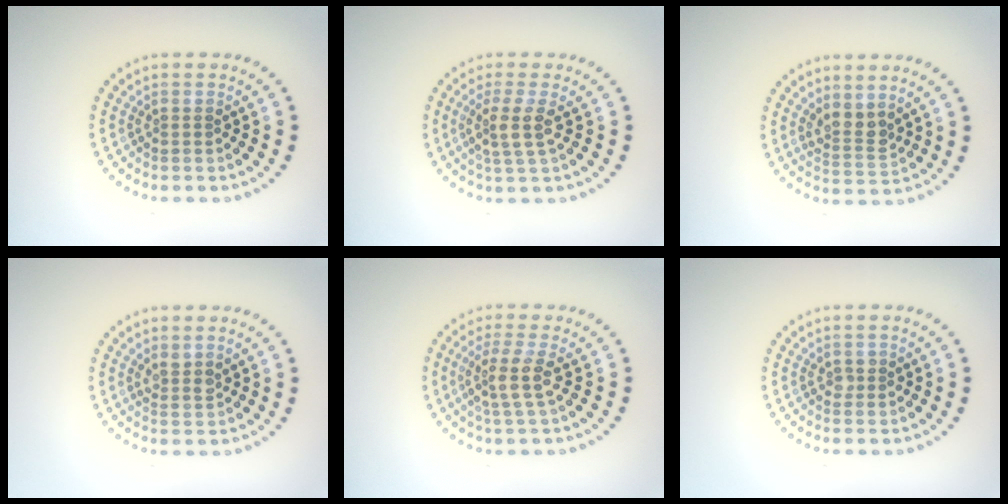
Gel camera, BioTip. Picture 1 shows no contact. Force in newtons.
{"total": 2.5, "press": 2.1, "slide": 1.3}
{"total": 2.3, "press": 1.9, "slide": 1.3}
{"total": 1.4, "press": 1.1, "slide": 0.8}
{"total": 2.9, "press": 2.4, "slide": 1.7}
{"total": 1.0, "press": 1.0, "slide": 0.2}